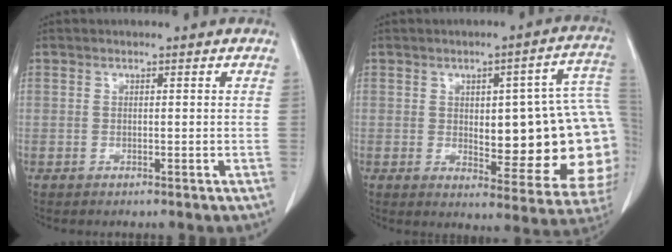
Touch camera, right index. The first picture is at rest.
{"total": 20.3, "force": [0.3, 5.5, 19.5], "torque": [-0.175, 0.019, 0.018]}